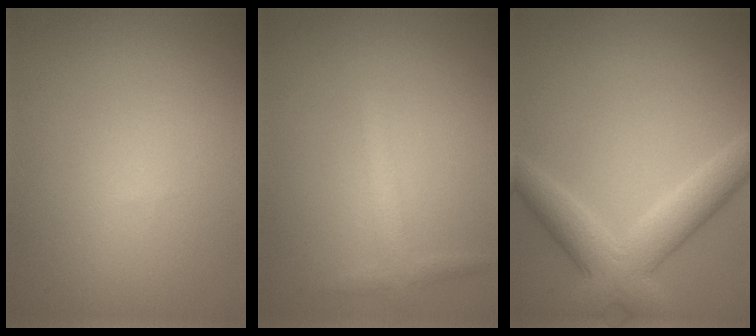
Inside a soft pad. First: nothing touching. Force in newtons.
{"total": 1.7, "press": 1.7, "slide": 0.1}
{"total": 5.4, "press": 5.4, "slide": 0.2}